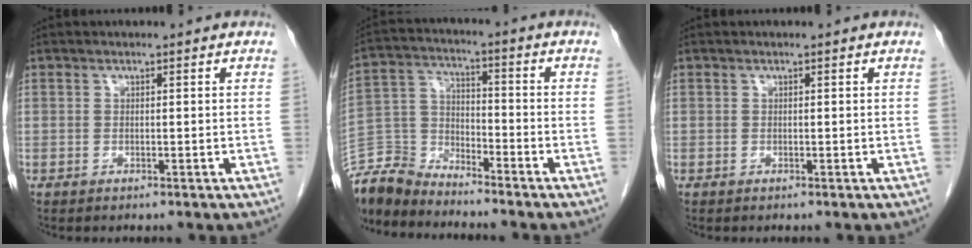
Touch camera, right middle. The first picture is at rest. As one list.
[{"total": 8.2, "force": [-8.1, 1.3, 0.6], "torque": [-0.021, 0.006, -0.164]}, {"total": 0.0}]